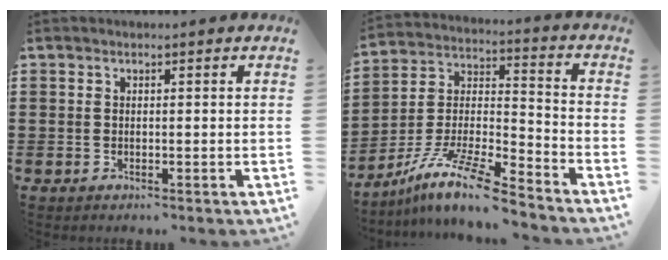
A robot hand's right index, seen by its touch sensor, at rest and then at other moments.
{"total": 11.5, "force": [-9.4, 1.3, 6.4], "torque": [-0.127, 0.011, -0.187]}